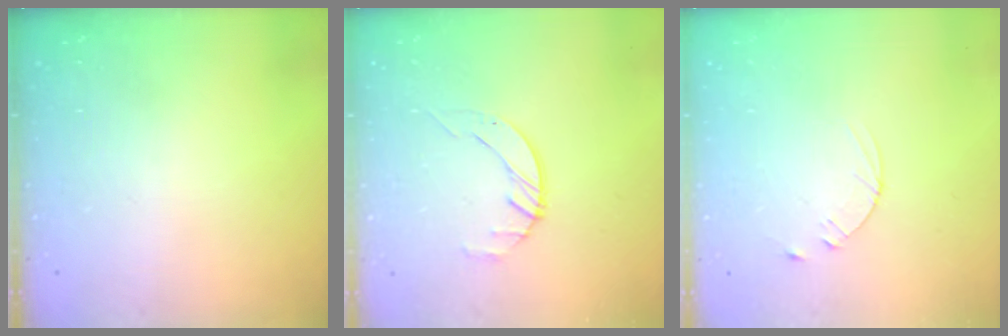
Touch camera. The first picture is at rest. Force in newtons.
{"total": 2.1, "press": 2.0, "slide": 0.3}
{"total": 3.6, "press": 3.6, "slide": 0.5}